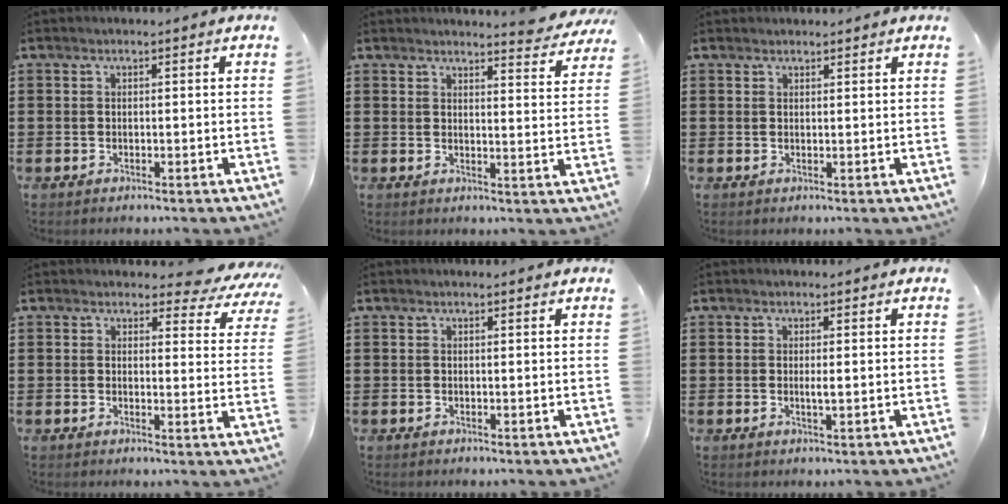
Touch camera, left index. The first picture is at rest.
{"total": 4.0, "force": [3.9, -0.1, 1.1], "torque": [-0.019, -0.024, 0.067]}
{"total": 1.0, "force": [1.0, 0.2, 0.0], "torque": [-0.003, 0.001, 0.020]}
{"total": 3.7, "force": [3.1, 1.2, 1.5], "torque": [-0.027, -0.018, 0.052]}
{"total": 0.0}
{"total": 1.2, "force": [0.1, 0.1, 1.2], "torque": [-0.024, -0.003, 0.002]}